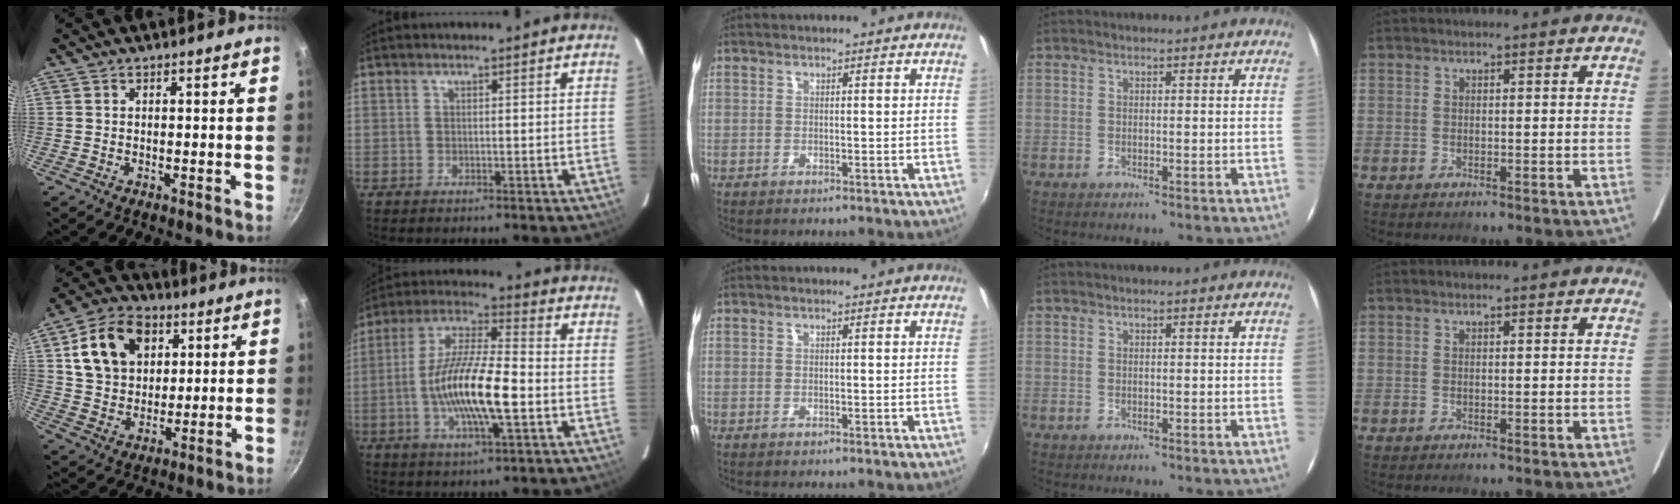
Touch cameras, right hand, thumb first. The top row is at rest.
{"thumb": {"total": 15.5, "force": [5.2, 11.5, 9.0], "torque": [-0.137, -0.002, 0.086]}, "index": {"total": 15.6, "force": [-3.5, 3.6, 14.8], "torque": [-0.286, -0.002, -0.070]}}